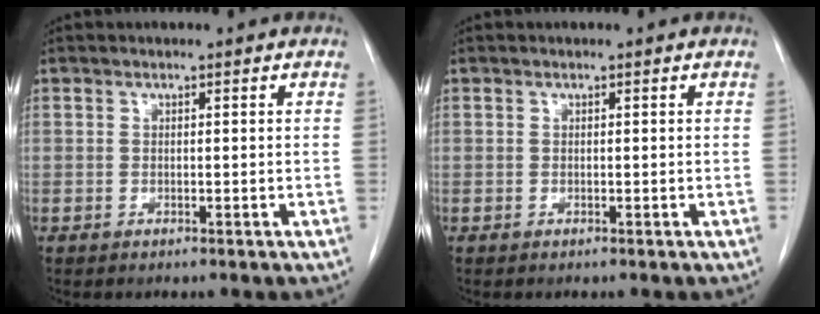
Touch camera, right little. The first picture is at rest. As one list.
[{"total": 0.0}]